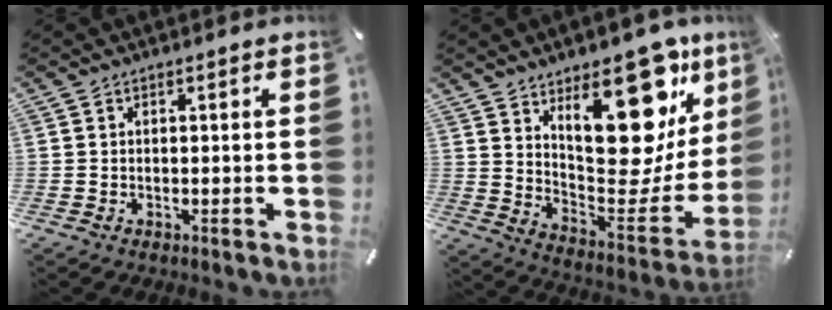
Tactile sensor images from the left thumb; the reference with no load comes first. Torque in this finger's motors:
{"motor_torque": [3.31, 1.69, 1.41, -1.36, 0.32]}